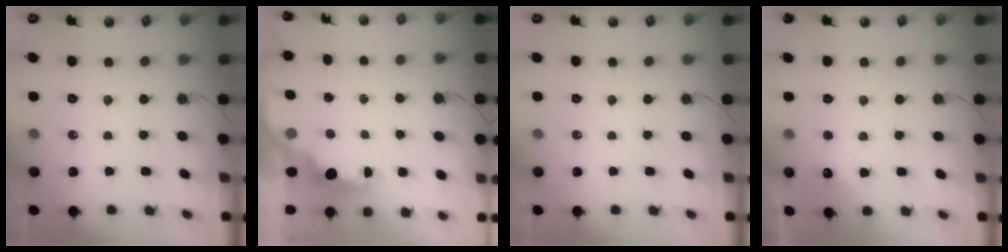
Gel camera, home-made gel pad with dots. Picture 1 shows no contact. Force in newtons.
{"total": 2.4, "press": 2.2, "slide": 0.8}
{"total": 0.0}
{"total": 5.6, "press": 5.5, "slide": 1.3}